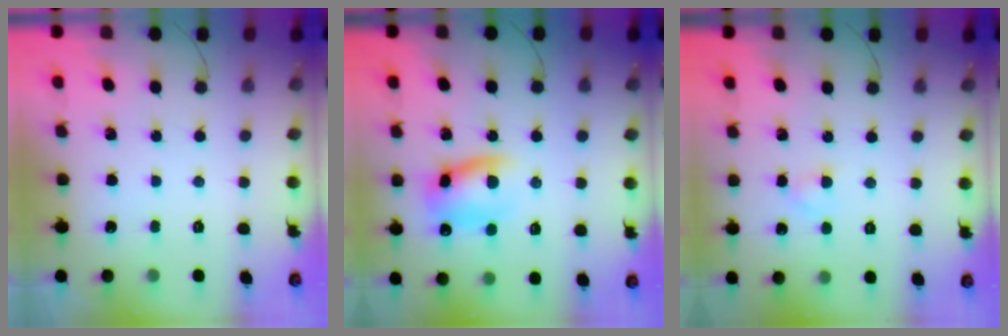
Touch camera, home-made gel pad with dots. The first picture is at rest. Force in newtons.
{"total": 11.2, "press": 11.1, "slide": 1.8}
{"total": 2.3, "press": 2.0, "slide": 1.0}